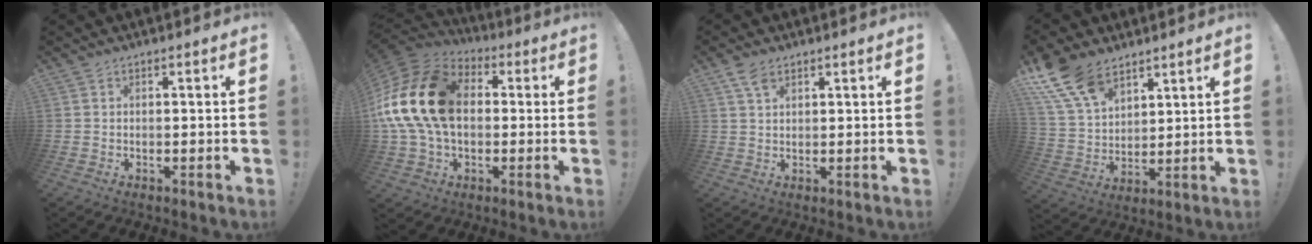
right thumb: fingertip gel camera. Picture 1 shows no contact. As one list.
[{"total": 23.5, "force": [2.6, 16.3, 16.7], "torque": [-0.307, 0.015, 0.055]}, {"total": 4.3, "force": [2.7, 2.1, 2.5], "torque": [-0.046, -0.011, 0.050]}, {"total": 14.6, "force": [9.7, 8.3, 7.1], "torque": [-0.151, -0.052, 0.187]}]